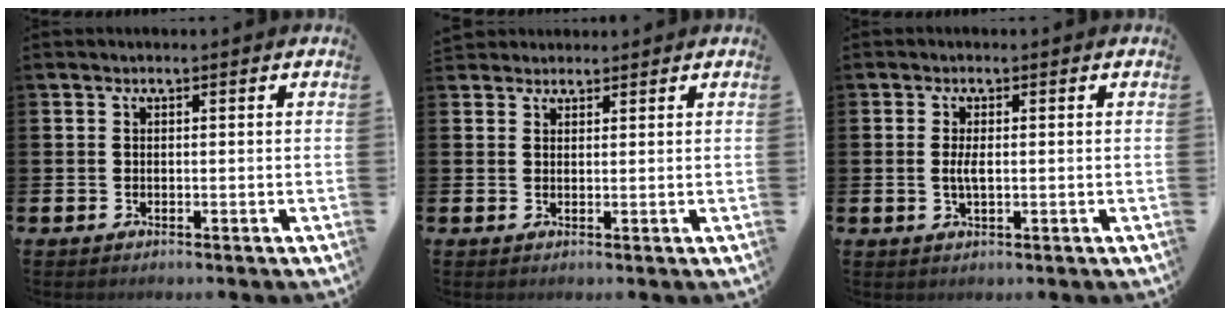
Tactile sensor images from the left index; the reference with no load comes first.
{"total": 2.2, "force": [2.0, 0.8, -0.1], "torque": [0.011, -0.006, 0.036]}
{"total": 2.2, "force": [0.0, 0.8, 2.1], "torque": [-0.037, 0.000, -0.003]}